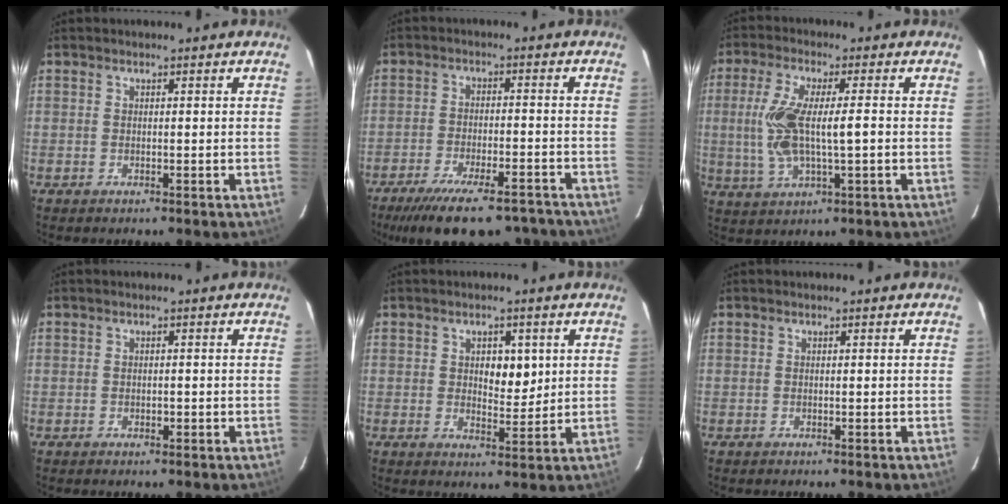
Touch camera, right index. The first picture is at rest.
{"total": 16.0, "force": [-13.2, 3.8, 8.2], "torque": [-0.110, -0.012, -0.192]}
{"total": 9.5, "force": [-0.2, 2.2, 9.2], "torque": [-0.198, 0.004, 0.000]}
{"total": 0.7, "force": [-0.3, 0.4, 0.4], "torque": [-0.007, 0.001, -0.003]}
{"total": 4.7, "force": [1.3, 2.5, 3.7], "torque": [-0.051, -0.001, 0.023]}
{"total": 0.0}